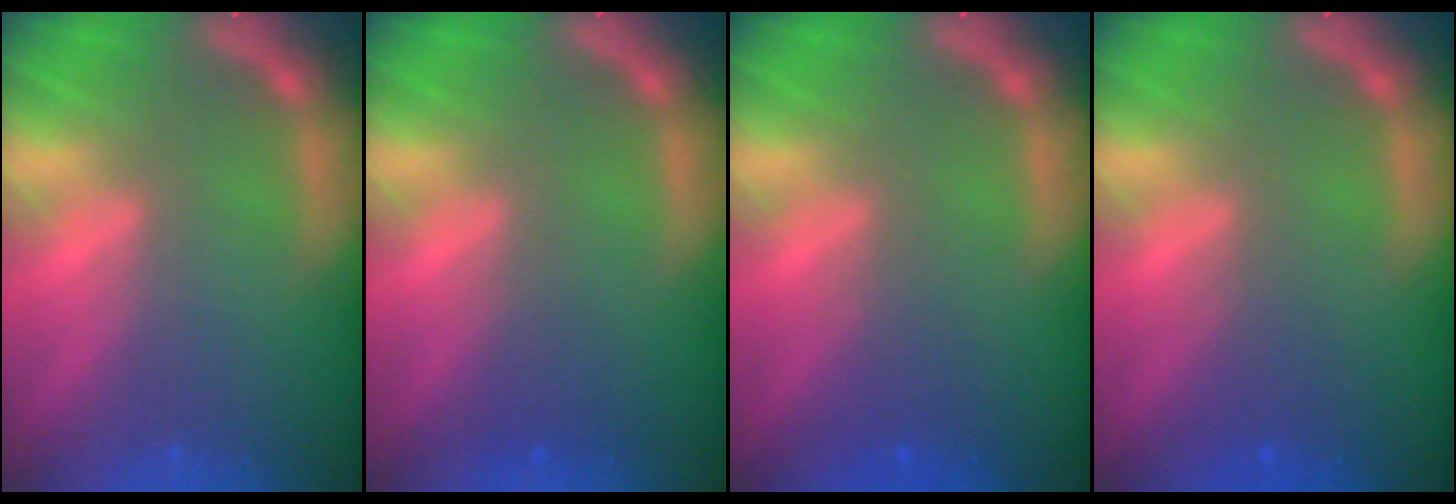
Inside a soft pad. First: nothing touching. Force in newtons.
{"total": 1.5}
{"total": 1.9}
{"total": 1.9}